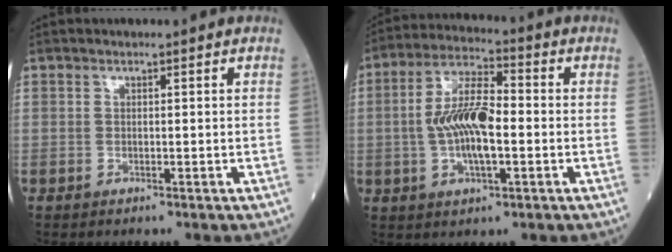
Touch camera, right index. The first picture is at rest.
{"total": 10.4, "force": [-0.9, 3.3, 9.9], "torque": [-0.197, 0.009, -0.019]}